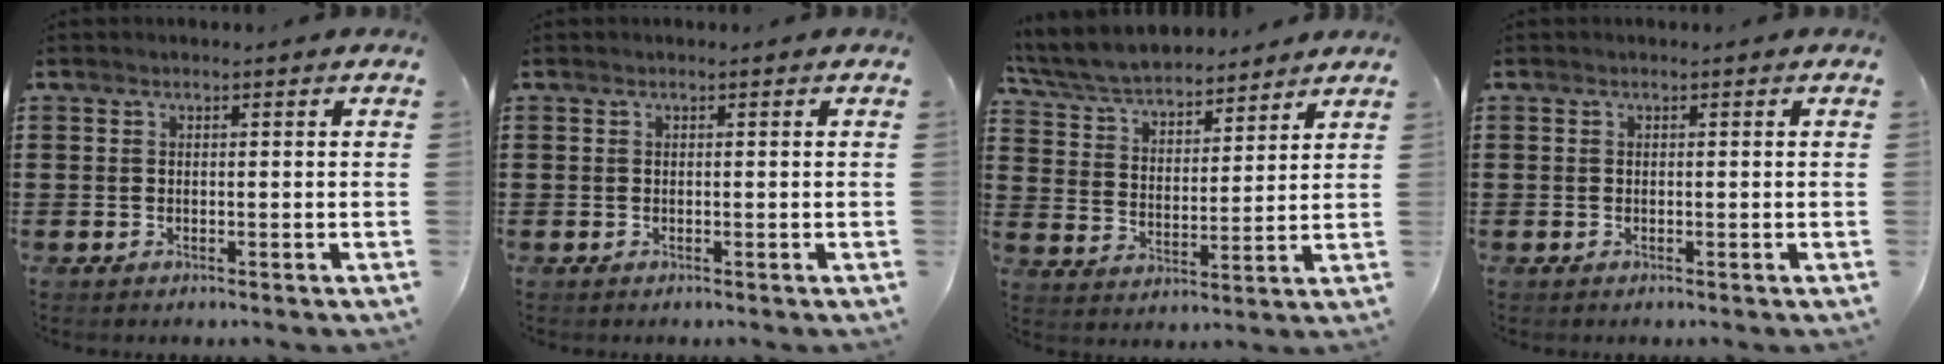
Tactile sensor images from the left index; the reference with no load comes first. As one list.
[{"total": 0.0}, {"total": 6.7, "force": [6.3, 1.1, 1.8], "torque": [-0.064, -0.033, 0.111]}, {"total": 0.0}]